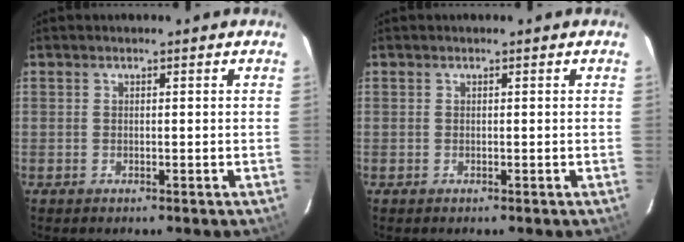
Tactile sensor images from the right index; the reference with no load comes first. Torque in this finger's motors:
{"motor_torque": [0.00, 0.00, 0.00, 0.01]}